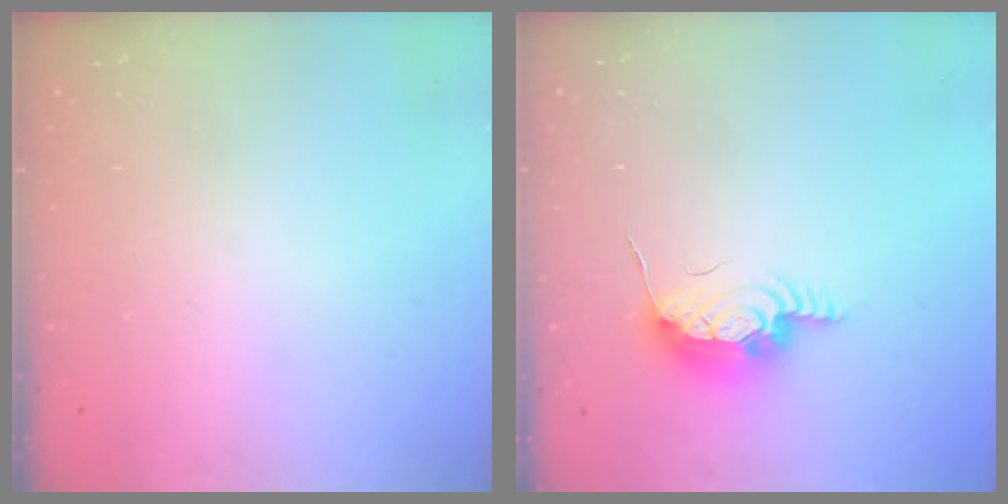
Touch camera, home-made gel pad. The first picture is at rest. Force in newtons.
{"total": 10.3, "press": 10.2, "slide": 1.0}